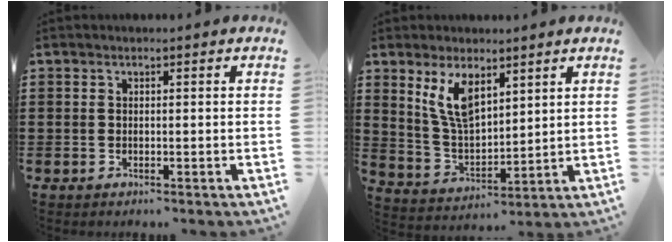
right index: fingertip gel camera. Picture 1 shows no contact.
{"total": 7.9, "force": [4.5, 3.8, 5.2], "torque": [-0.116, -0.004, 0.083]}